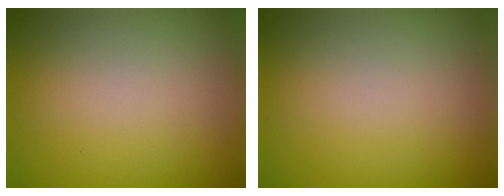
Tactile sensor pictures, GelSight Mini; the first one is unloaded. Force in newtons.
{"total": 0.0}